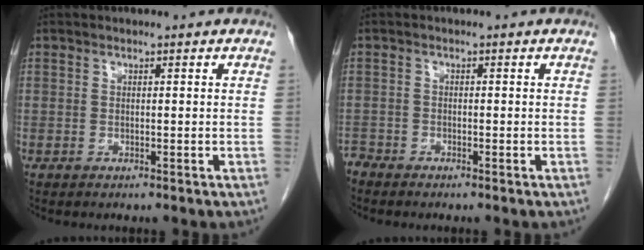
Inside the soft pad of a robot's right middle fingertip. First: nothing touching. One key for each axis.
{"total": 1.5, "fx": -1.5, "fy": 0.2, "fz": -0.2, "tx": 0.003, "ty": -0.005, "tz": -0.031}